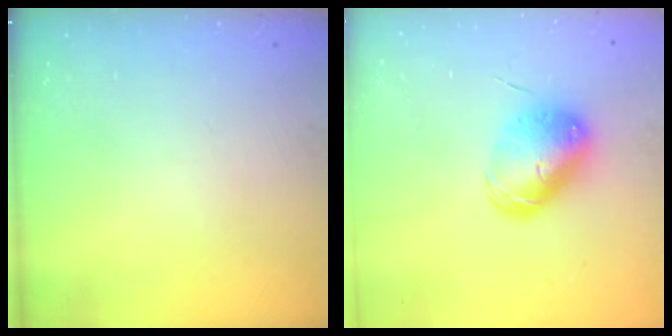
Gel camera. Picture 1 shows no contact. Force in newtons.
{"total": 9.9, "press": 9.8, "slide": 1.4}